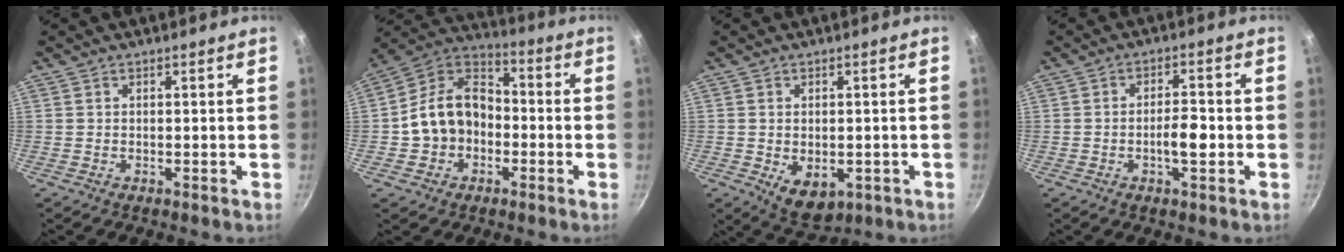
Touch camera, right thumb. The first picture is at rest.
{"total": 13.8, "force": [-2.3, 10.8, 8.3], "torque": [-0.115, 0.046, -0.056]}
{"total": 6.7, "force": [-1.3, 4.5, 4.8], "torque": [-0.060, -0.008, -0.005]}
{"total": 5.0, "force": [-1.3, 1.8, 4.5], "torque": [-0.064, 0.016, -0.021]}